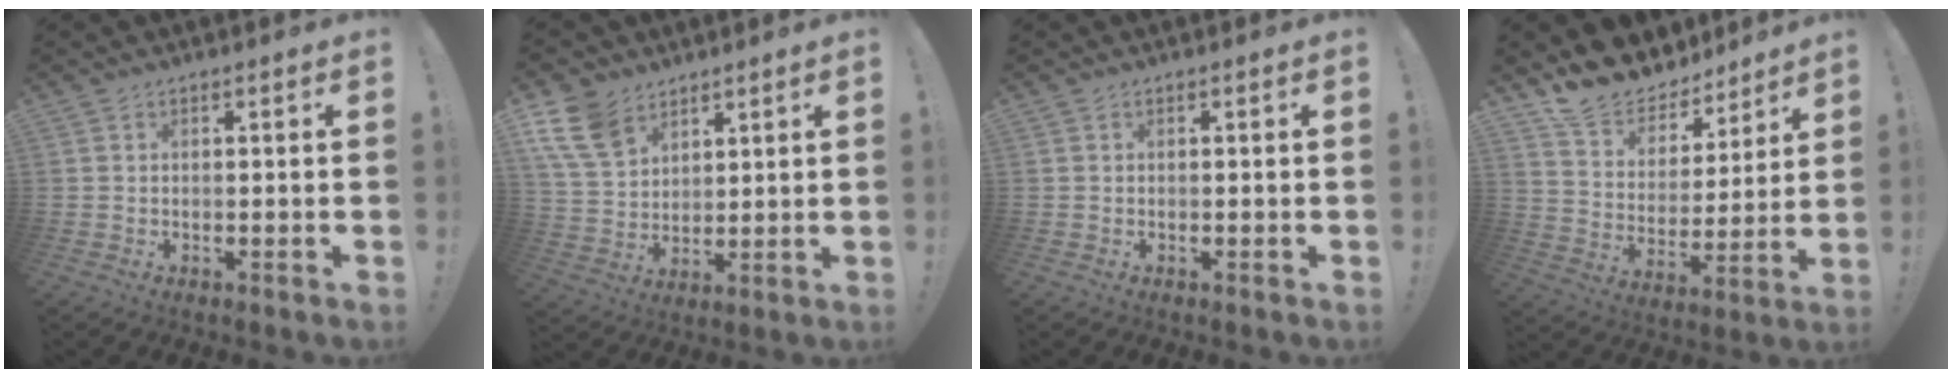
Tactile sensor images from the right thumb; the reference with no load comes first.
{"total": 12.6, "force": [7.8, 8.1, 5.7], "torque": [-0.107, -0.036, 0.159]}
{"total": 0.0}
{"total": 12.9, "force": [11.7, 5.3, 1.8], "torque": [-0.047, -0.103, 0.216]}